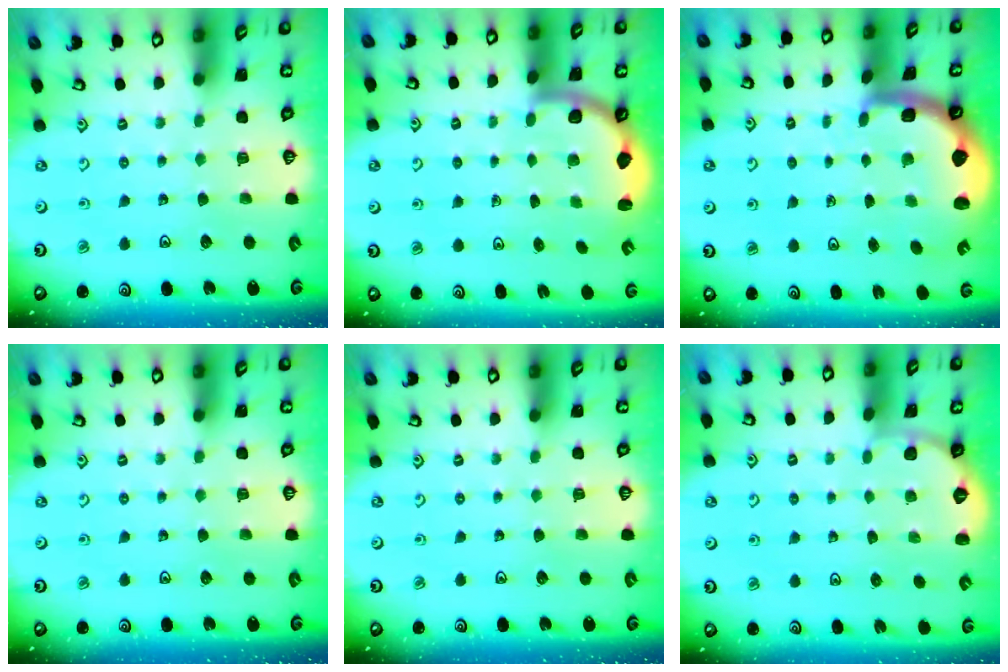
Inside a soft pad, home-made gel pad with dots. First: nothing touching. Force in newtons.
{"total": 2.5, "press": 2.5, "slide": 0.6}
{"total": 3.5, "press": 3.2, "slide": 1.5}
{"total": 0.0}
{"total": 0.0}
{"total": 0.0}